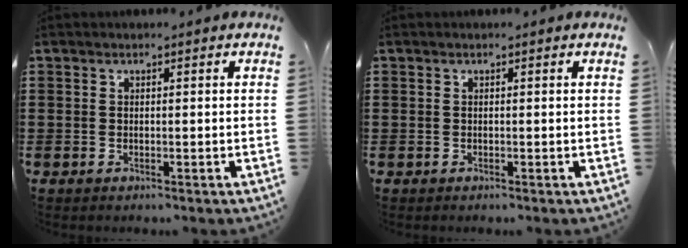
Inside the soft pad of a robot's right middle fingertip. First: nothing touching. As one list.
[{"total": 0.0}]